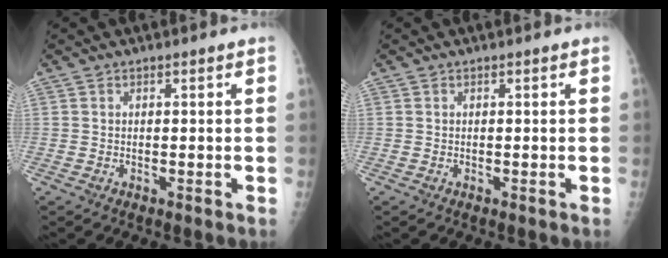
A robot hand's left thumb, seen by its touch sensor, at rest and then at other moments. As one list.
[{"total": 0.0}]